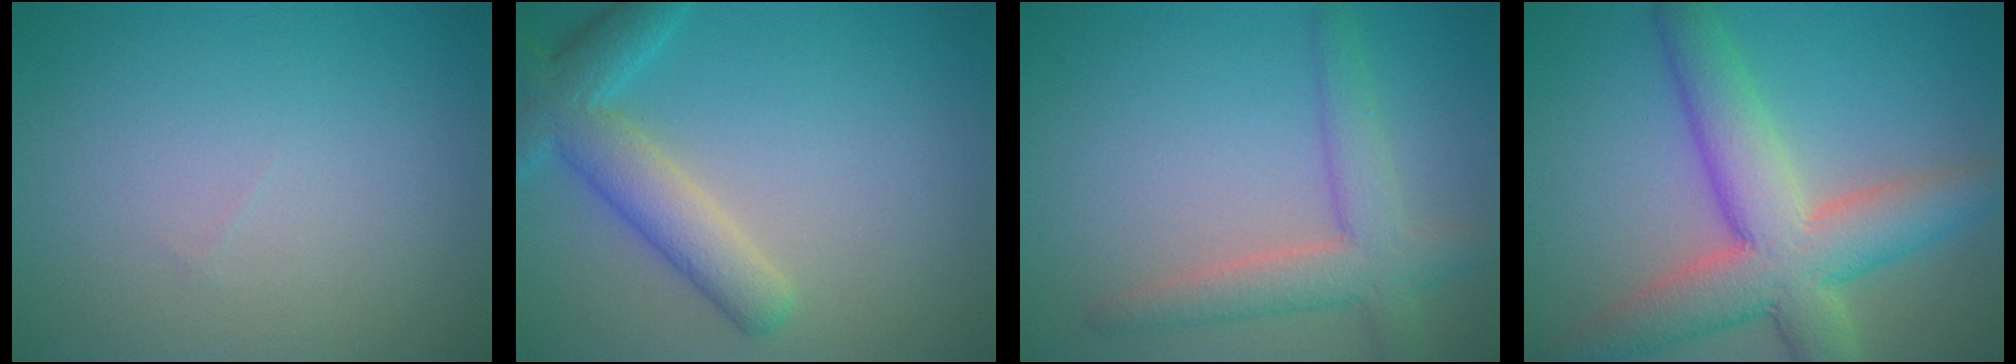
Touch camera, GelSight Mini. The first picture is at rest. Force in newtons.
{"total": 5.0, "press": 5.0, "slide": 0.5}
{"total": 4.3, "press": 4.3, "slide": 0.2}
{"total": 8.9, "press": 8.8, "slide": 0.6}